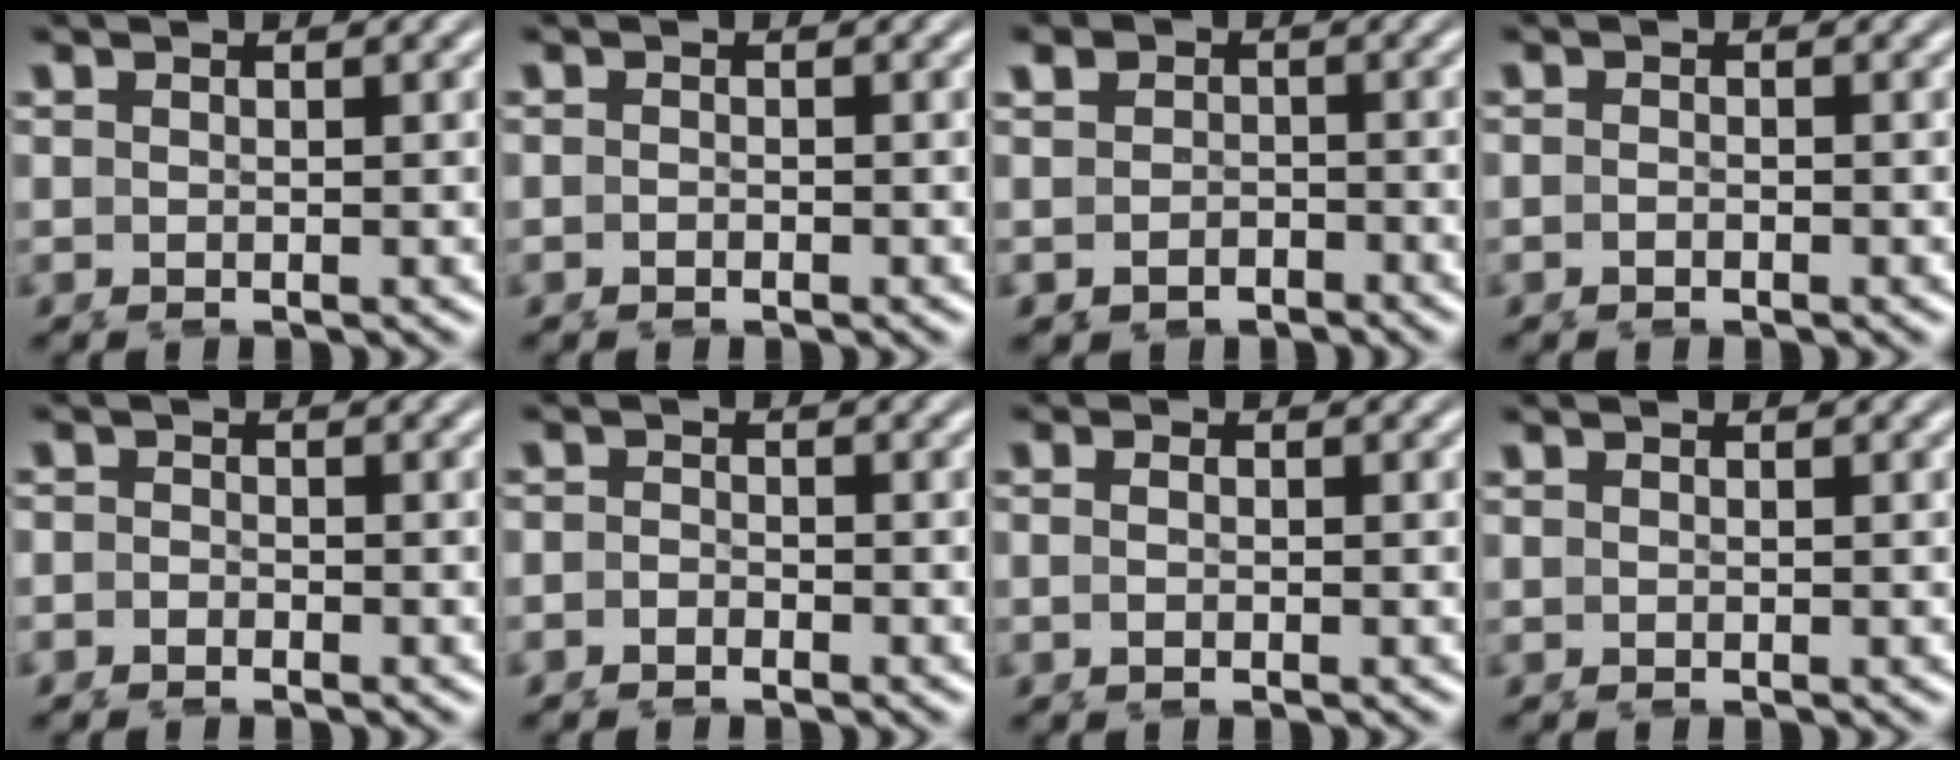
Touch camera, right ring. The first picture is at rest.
{"total": 0.9, "force": [-0.7, 0.6, 0.1], "torque": [-0.008, -0.003, -0.017]}
{"total": 4.6, "force": [-1.8, 4.1, 1.3], "torque": [-0.034, -0.020, -0.033]}
{"total": 0.9, "force": [-0.9, 0.2, 0.1], "torque": [-0.008, -0.004, -0.020]}
{"total": 2.2, "force": [-1.7, 1.4, -0.3], "torque": [-0.008, -0.013, -0.036]}
{"total": 2.3, "force": [-1.9, 1.1, -0.3], "torque": [-0.005, -0.015, -0.038]}
{"total": 1.1, "force": [-1.0, 0.3, 0.5], "torque": [-0.009, -0.008, -0.019]}
{"total": 0.0}